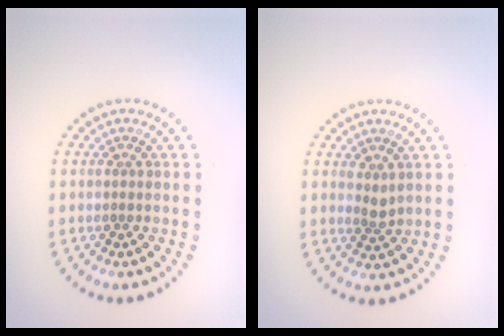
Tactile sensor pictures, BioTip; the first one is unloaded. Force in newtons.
{"total": 1.2, "press": 1.0, "slide": 0.8}